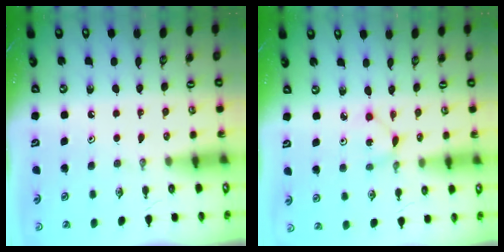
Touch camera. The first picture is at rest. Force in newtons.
{"total": 2.0, "press": 2.0, "slide": 0.2}